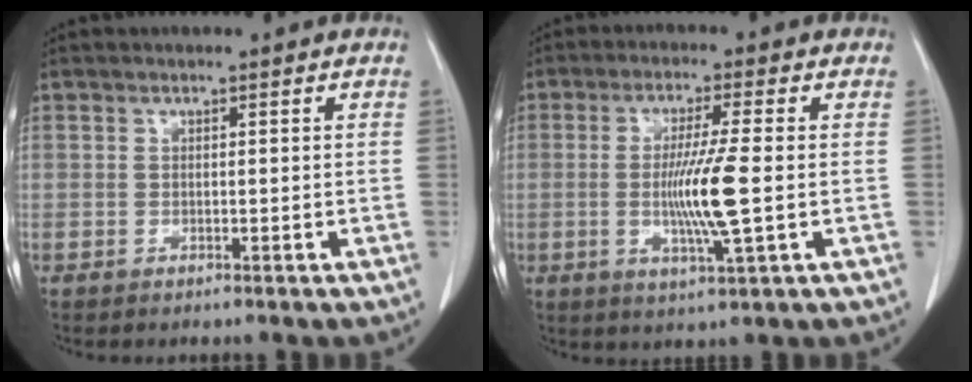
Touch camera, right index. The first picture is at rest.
{"total": 8.6, "force": [-0.9, -0.4, 8.6], "torque": [-0.164, -0.015, -0.017]}